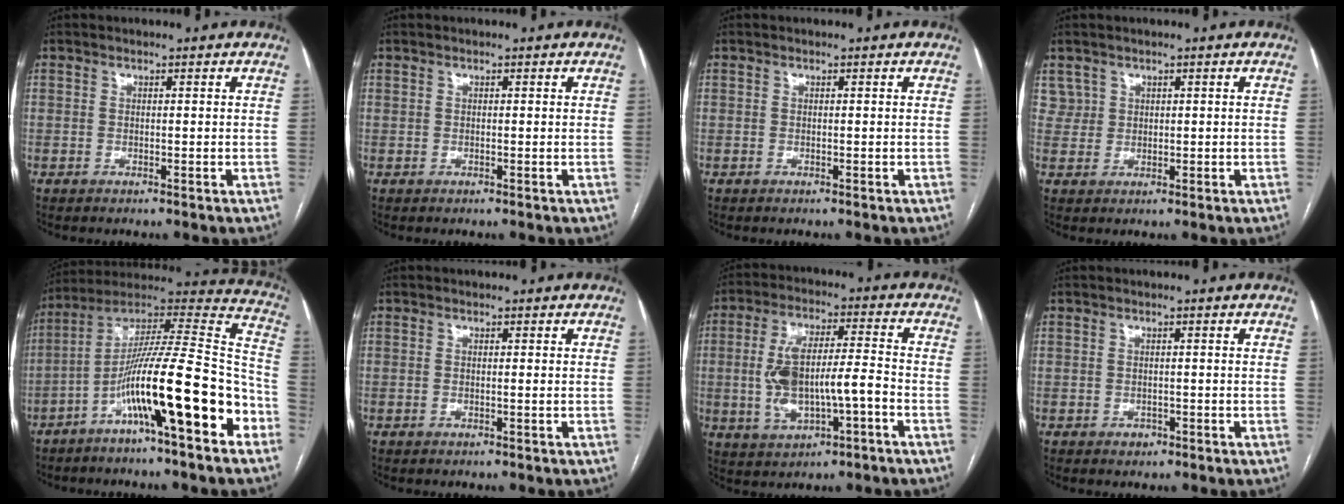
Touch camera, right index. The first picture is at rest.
{"total": 0.0}
{"total": 0.0}
{"total": 2.4, "force": [1.3, 2.0, -0.3], "torque": [0.016, 0.008, 0.019]}
{"total": 20.6, "force": [-8.8, 1.6, 18.5], "torque": [-0.299, 0.018, -0.147]}
{"total": 1.5, "force": [0.3, 0.2, 1.4], "torque": [-0.025, -0.002, 0.004]}
{"total": 11.4, "force": [-2.3, 3.7, 10.6], "torque": [-0.205, 0.019, -0.029]}
{"total": 1.3, "force": [-0.6, 1.1, 0.4], "torque": [-0.003, 0.004, -0.006]}